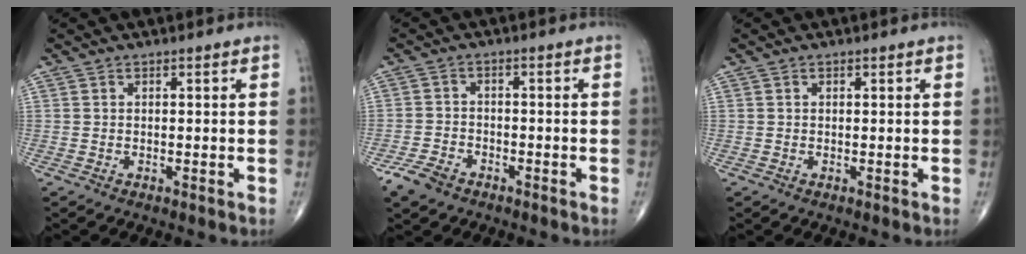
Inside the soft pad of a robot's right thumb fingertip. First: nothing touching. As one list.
[{"total": 4.8, "force": [-3.2, 2.8, 2.1], "torque": [-0.041, 0.011, -0.058]}, {"total": 0.0}]